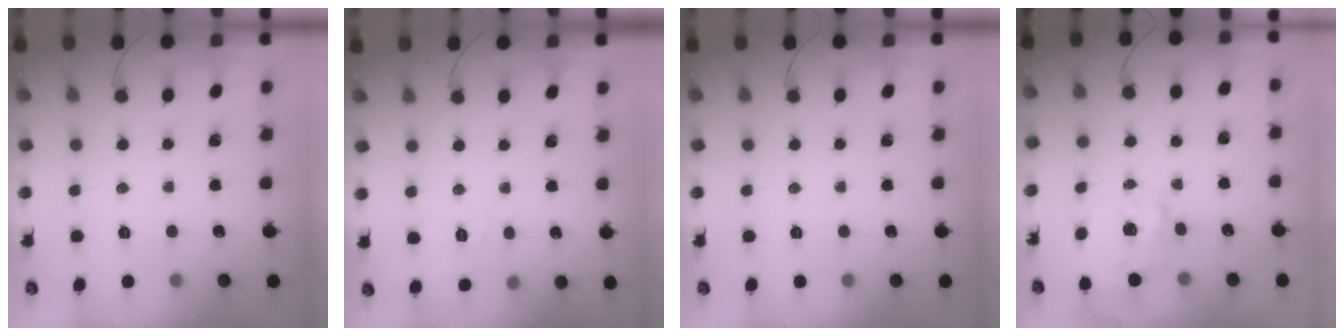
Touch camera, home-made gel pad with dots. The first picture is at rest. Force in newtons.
{"total": 2.1, "press": 0.8, "slide": 2.0}
{"total": 0.0}
{"total": 1.4, "press": 1.2, "slide": 0.7}